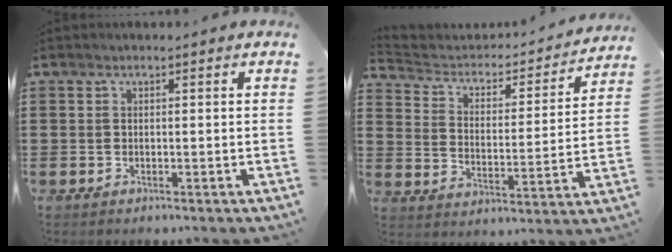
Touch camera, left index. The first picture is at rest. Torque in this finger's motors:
{"motor_torque": [1.42, -0.72, -0.04, 0.01]}